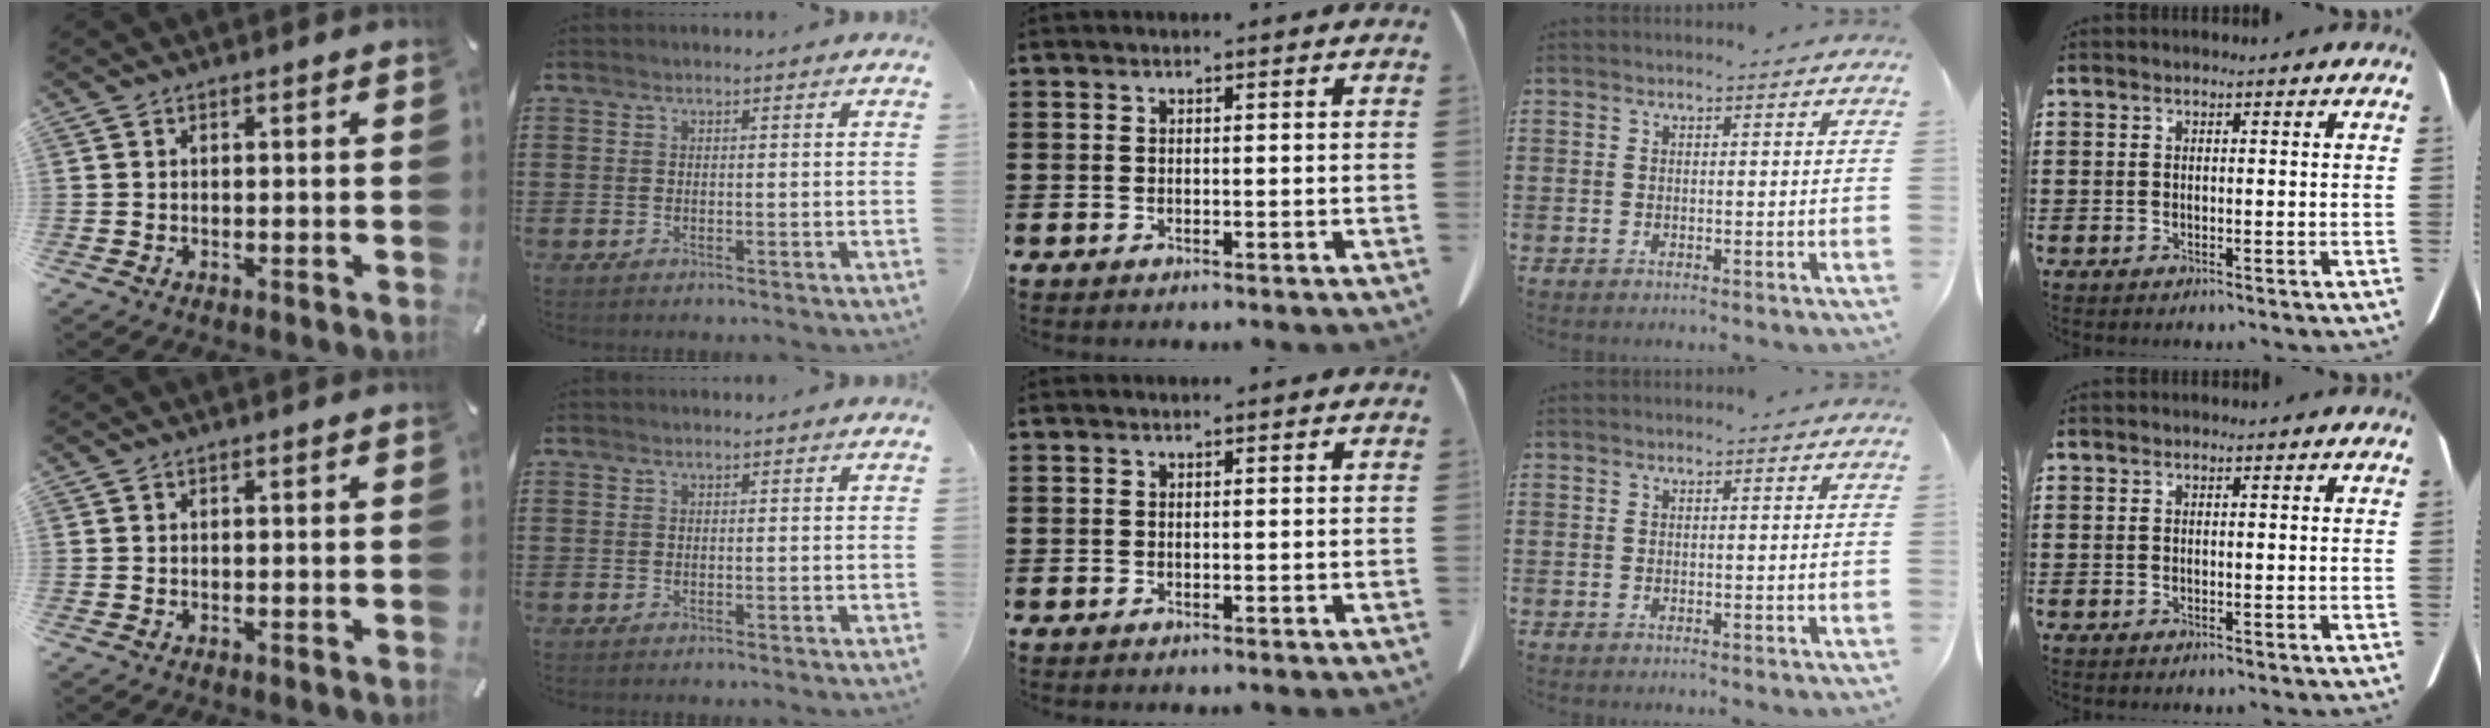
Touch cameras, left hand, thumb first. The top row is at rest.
{}